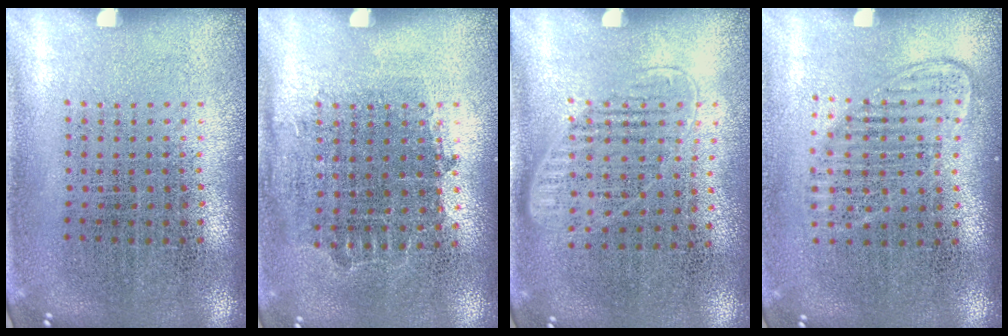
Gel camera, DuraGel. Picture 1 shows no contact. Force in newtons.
{"total": 0.8, "press": 0.7, "slide": 0.3}
{"total": 1.2, "press": 1.0, "slide": 0.7}
{"total": 1.4, "press": 1.2, "slide": 0.6}